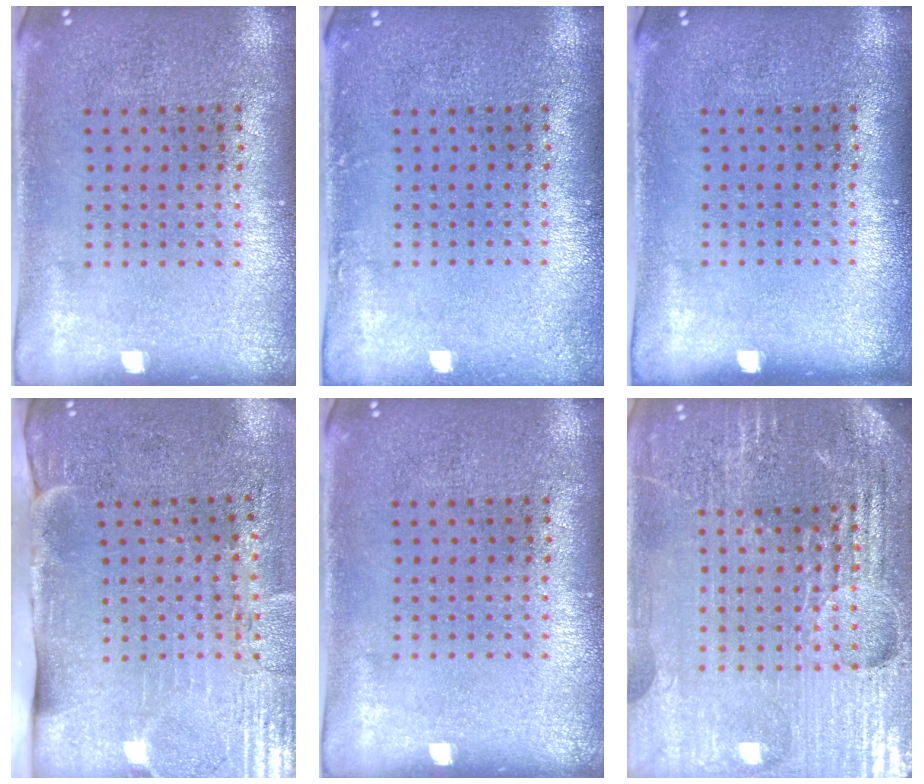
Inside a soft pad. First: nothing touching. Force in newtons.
{"total": 0.7, "press": 0.7, "slide": 0.1}
{"total": 0.0}
{"total": 4.6, "press": 3.7, "slide": 2.7}
{"total": 0.0}
{"total": 5.6, "press": 5.1, "slide": 2.4}